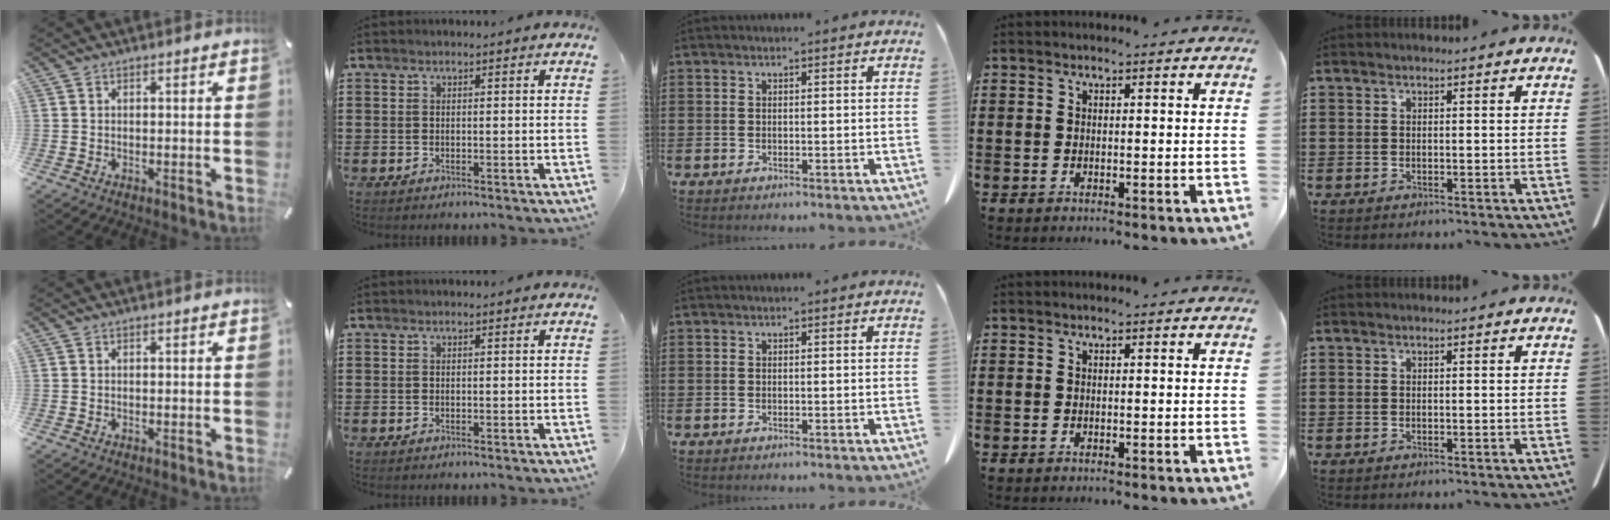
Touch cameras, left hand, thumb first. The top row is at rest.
{}